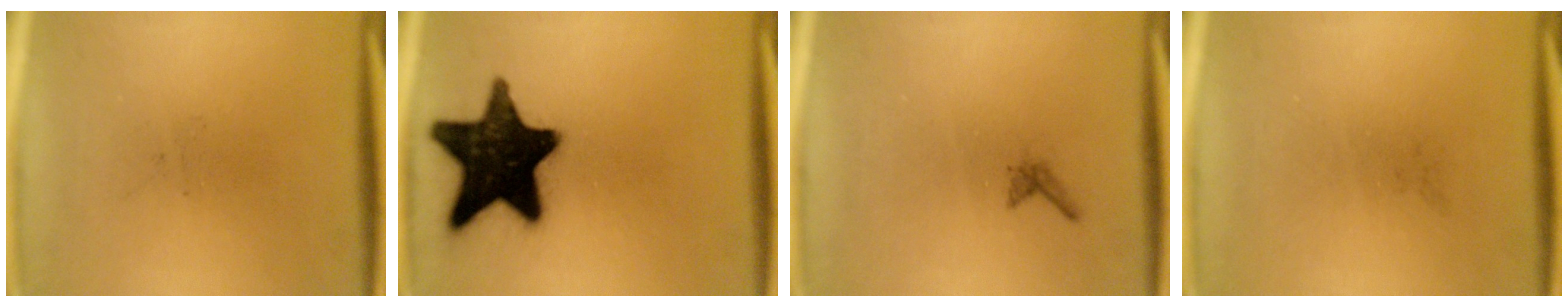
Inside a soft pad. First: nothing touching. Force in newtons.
{"total": 18.3}
{"total": 0.6}
{"total": 0.0}